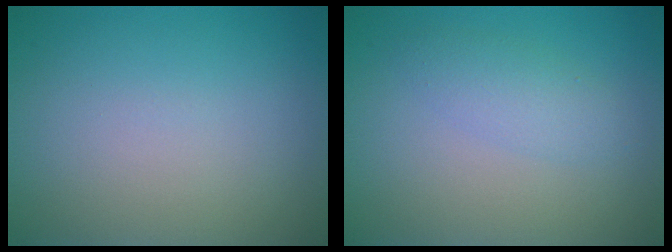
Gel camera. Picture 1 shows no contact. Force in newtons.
{"total": 2.1, "press": 2.1, "slide": 0.1}